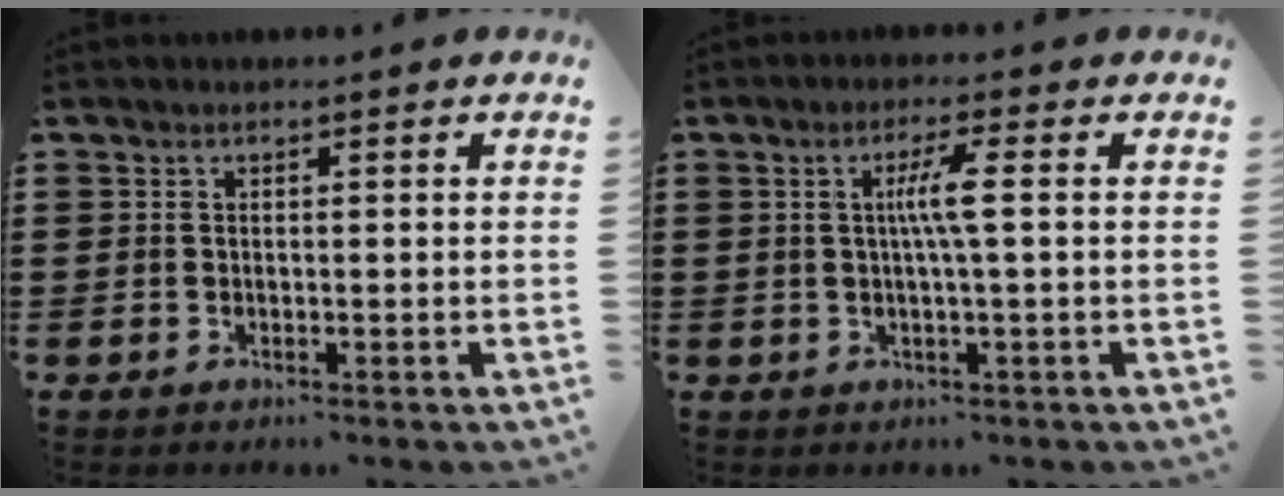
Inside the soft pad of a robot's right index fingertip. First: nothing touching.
{"total": 4.2, "force": [0.2, -0.2, 4.2], "torque": [-0.079, -0.004, -0.001]}